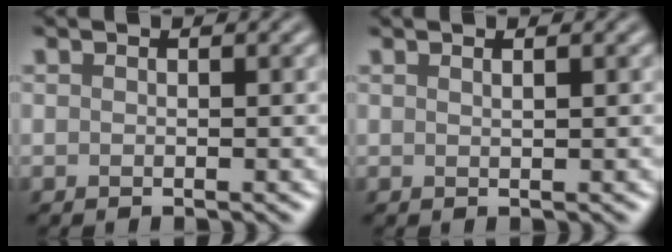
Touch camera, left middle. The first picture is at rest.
{"total": 0.8, "force": [0.5, 0.3, 0.6], "torque": [-0.006, 0.003, 0.004]}